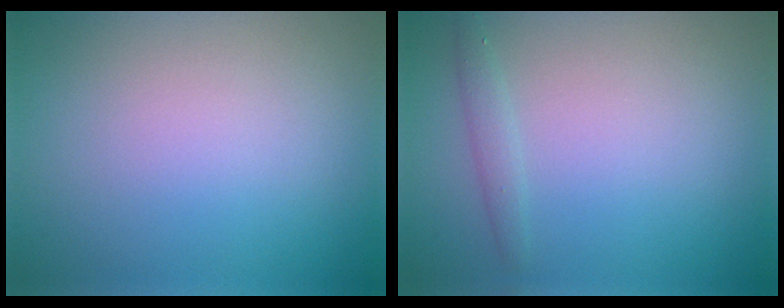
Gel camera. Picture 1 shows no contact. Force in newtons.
{"total": 1.1, "press": 1.1, "slide": 0.0}